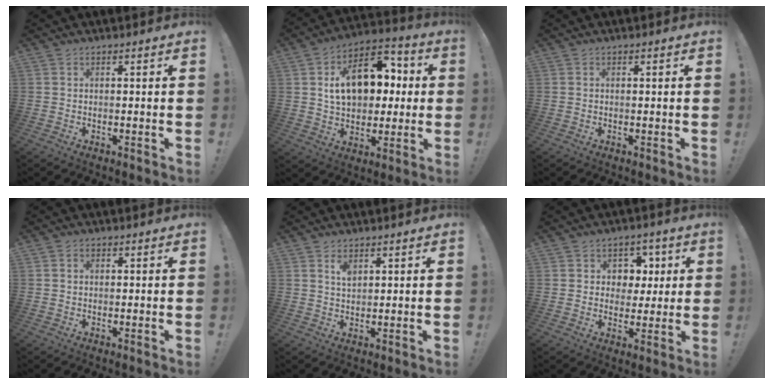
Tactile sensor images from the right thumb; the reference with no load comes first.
{"total": 17.7, "force": [4.1, 12.5, 11.9], "torque": [-0.175, -0.003, 0.077]}
{"total": 0.0}
{"total": 1.2, "force": [0.1, 1.1, 0.4], "torque": [-0.010, 0.004, 0.002]}
{"total": 3.1, "force": [1.8, 1.5, 2.0], "torque": [-0.022, -0.011, 0.027]}
{"total": 7.1, "force": [1.7, 6.8, 0.8], "torque": [0.004, -0.015, 0.034]}